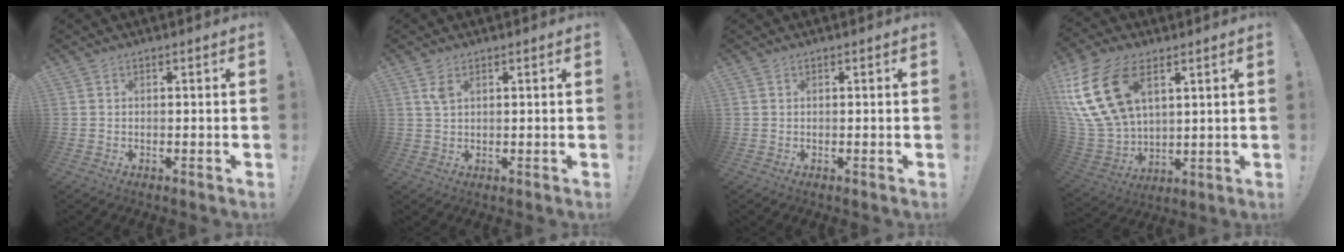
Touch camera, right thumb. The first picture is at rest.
{"total": 2.8, "force": [1.4, 1.3, 1.9], "torque": [-0.031, -0.004, 0.024]}
{"total": 0.0}
{"total": 21.9, "force": [8.5, 13.7, 14.9], "torque": [-0.314, -0.036, 0.158]}